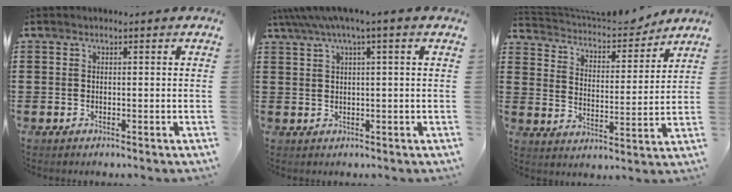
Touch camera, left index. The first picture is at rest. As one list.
[{"total": 3.1, "force": [1.3, -0.1, 2.8], "torque": [-0.057, 0.001, 0.020]}, {"total": 5.9, "force": [5.6, 1.2, 1.4], "torque": [-0.058, -0.035, 0.093]}]